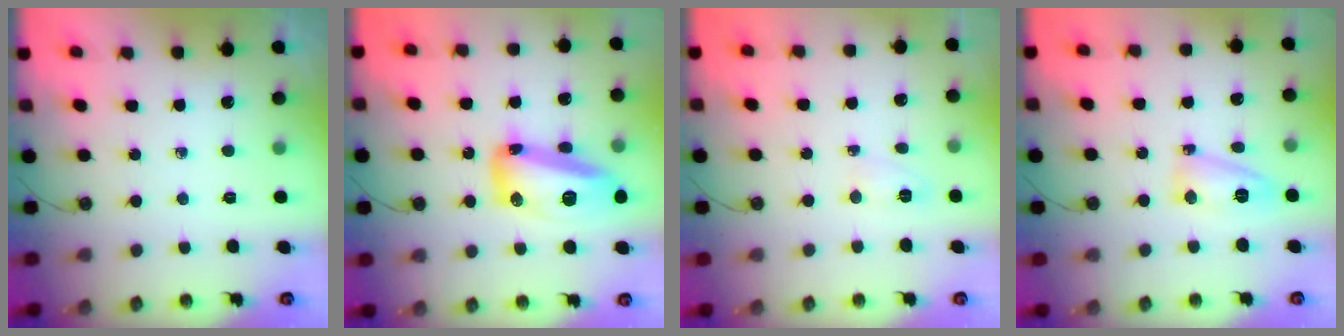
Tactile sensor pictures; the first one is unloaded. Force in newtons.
{"total": 16.4, "press": 16.3, "slide": 1.3}
{"total": 3.8, "press": 3.8, "slide": 0.7}
{"total": 6.8, "press": 6.8, "slide": 1.1}